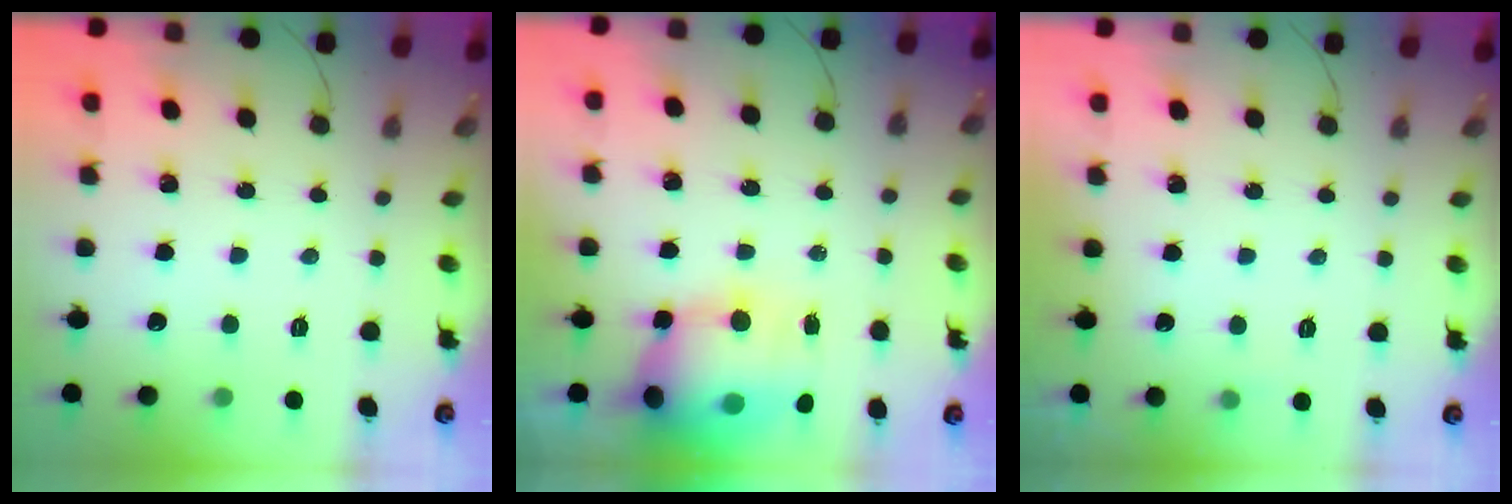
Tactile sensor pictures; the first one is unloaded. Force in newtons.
{"total": 18.3, "press": 16.3, "slide": 8.4}
{"total": 6.7, "press": 1.8, "slide": 6.5}